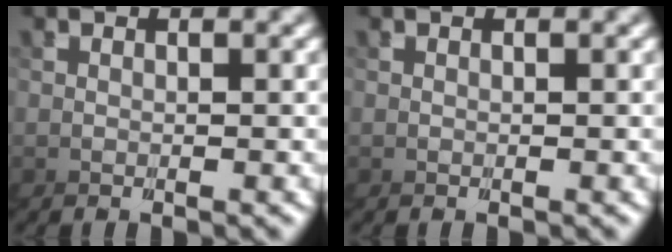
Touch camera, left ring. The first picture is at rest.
{"total": 0.0}